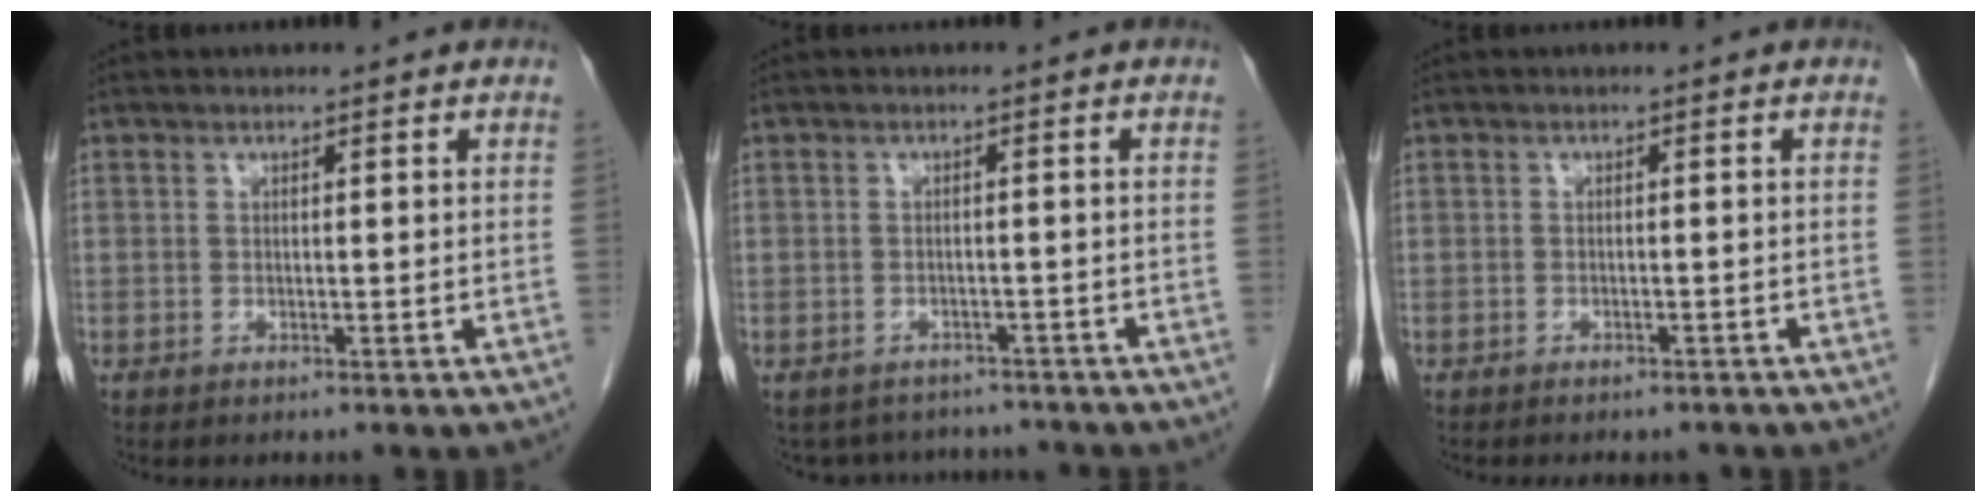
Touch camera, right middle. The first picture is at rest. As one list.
[{"total": 8.5, "force": [-7.7, 3.3, 1.3], "torque": [-0.019, 0.013, -0.092]}, {"total": 5.0, "force": [-4.5, 1.7, 1.3], "torque": [-0.015, 0.000, -0.049]}]